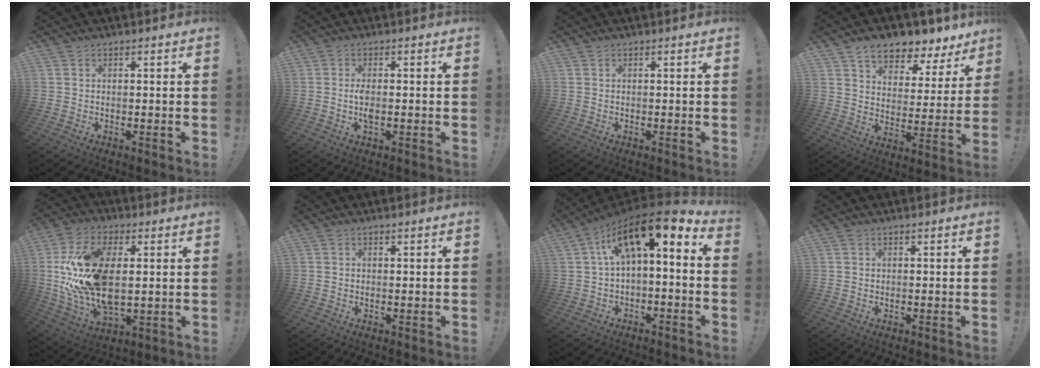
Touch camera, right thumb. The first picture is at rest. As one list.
[{"total": 3.3, "force": [-0.4, 1.1, 3.1], "torque": [-0.056, -0.003, -0.011]}, {"total": 0.0}, {"total": 9.2, "force": [7.4, 3.8, 3.9], "torque": [-0.060, -0.064, 0.132]}, {"total": 22.2, "force": [2.2, 13.0, 17.8], "torque": [-0.339, -0.003, 0.046]}, {"total": 0.0}, {"total": 11.9, "force": [4.5, 3.9, 10.3], "torque": [-0.173, -0.026, 0.077]}, {"total": 0.0}]